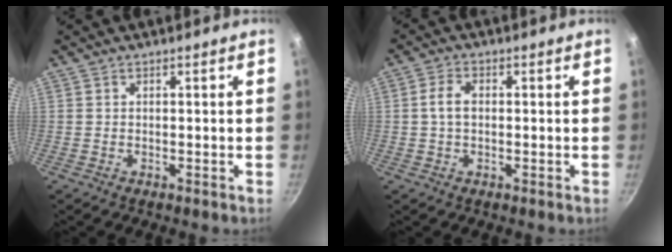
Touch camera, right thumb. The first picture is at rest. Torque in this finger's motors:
{"motor_torque": [-0.05, 0.16, 0.57, -0.40, -0.01]}